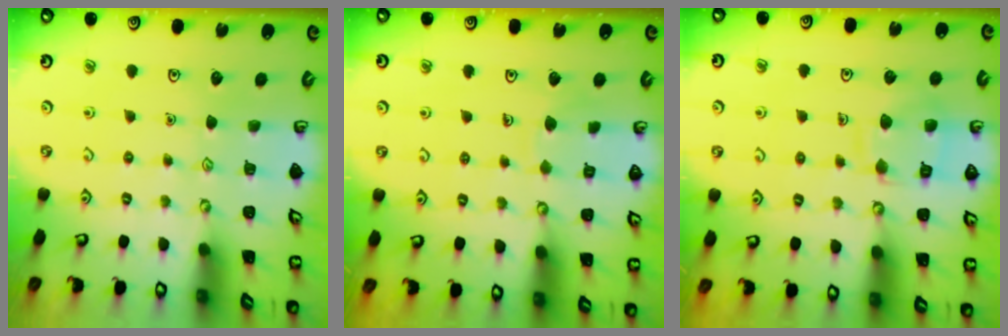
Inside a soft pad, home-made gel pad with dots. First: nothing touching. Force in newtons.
{"total": 5.4, "press": 5.4, "slide": 0.3}
{"total": 10.6, "press": 10.6, "slide": 1.0}